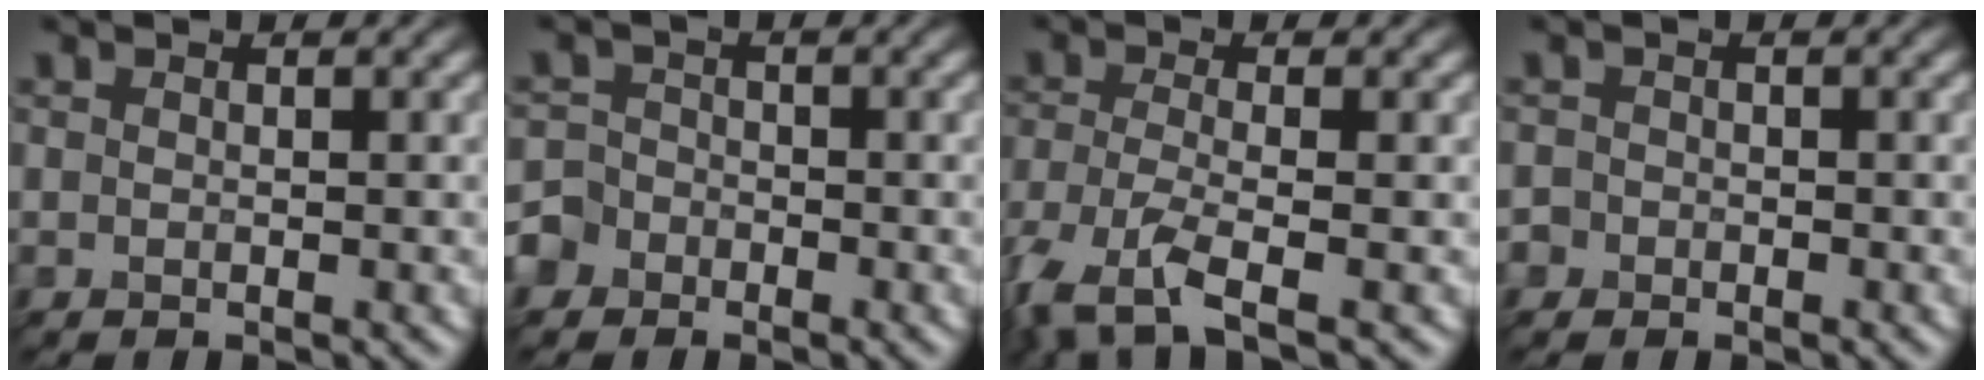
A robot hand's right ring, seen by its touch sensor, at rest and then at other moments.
{"total": 2.7, "force": [-2.4, 1.0, -0.8], "torque": [0.002, 0.002, -0.032]}
{"total": 5.8, "force": [-4.2, 1.3, 3.7], "torque": [-0.111, -0.008, -0.072]}
{"total": 1.6, "force": [-1.3, -0.2, -1.0], "torque": [0.001, 0.004, -0.007]}